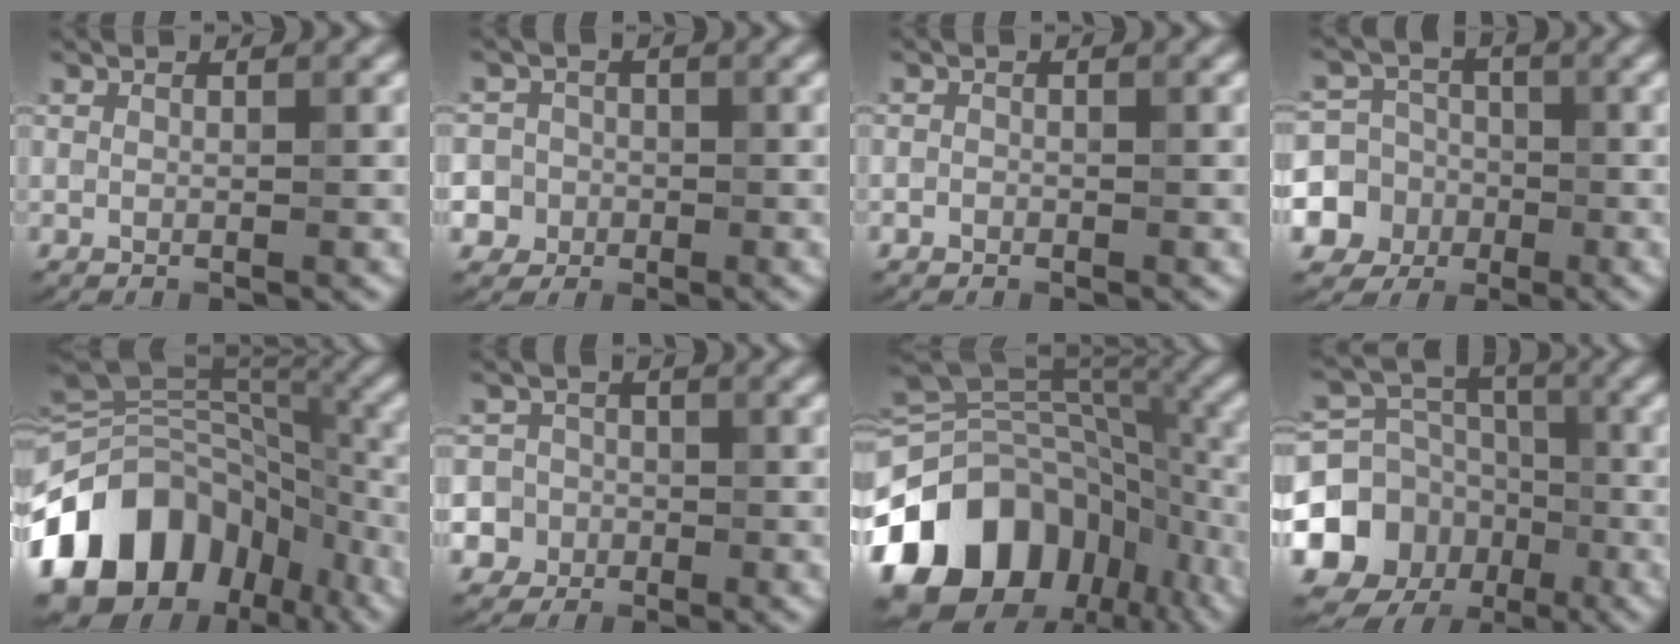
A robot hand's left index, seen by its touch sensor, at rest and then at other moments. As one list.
[{"total": 6.8, "force": [-0.7, 6.5, 1.9], "torque": [-0.034, 0.026, -0.045]}, {"total": 0.7, "force": [-0.3, 0.6, 0.1], "torque": [0.011, -0.002, -0.012]}, {"total": 8.4, "force": [-2.4, 7.7, 2.1], "torque": [-0.045, 0.004, -0.066]}, {"total": 13.8, "force": [-6.9, 9.4, 7.5], "torque": [-0.153, 0.013, -0.124]}, {"total": 8.1, "force": [-1.3, 7.7, 2.3], "torque": [-0.049, 0.021, -0.052]}, {"total": 17.8, "force": [-8.7, 12.3, 9.5], "torque": [-0.205, -0.006, -0.133]}, {"total": 13.0, "force": [-4.2, 11.4, 4.6], "torque": [-0.112, -0.004, -0.086]}]